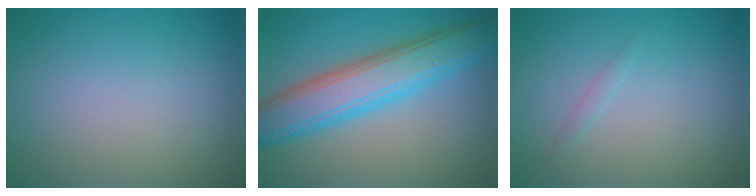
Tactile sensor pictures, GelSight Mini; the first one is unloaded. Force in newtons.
{"total": 7.2, "press": 7.2, "slide": 0.1}
{"total": 0.6, "press": 0.6, "slide": 0.0}